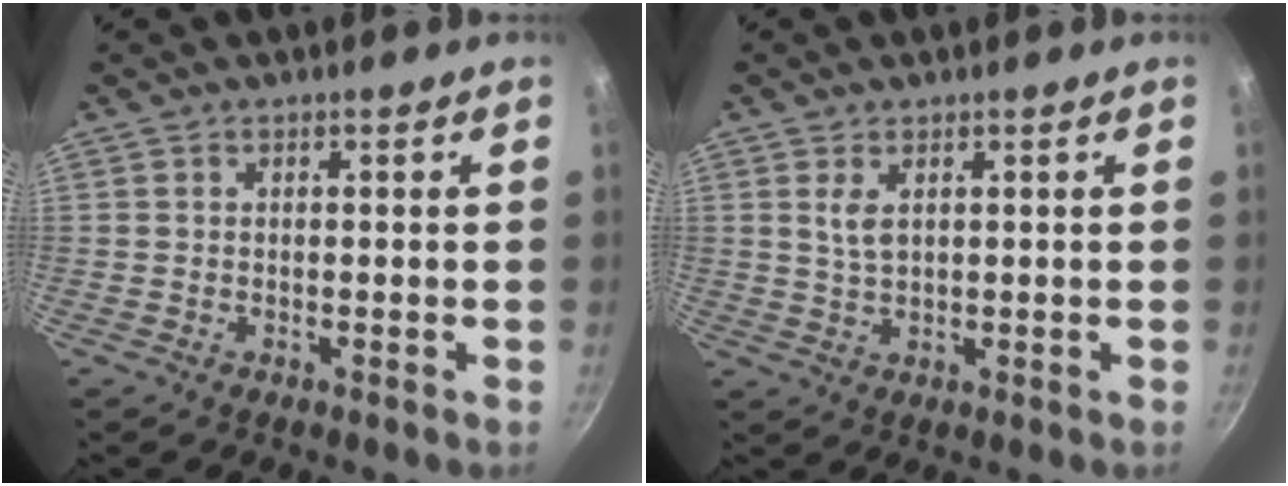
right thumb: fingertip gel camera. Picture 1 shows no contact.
{"total": 3.3, "force": [1.2, 1.7, 2.6], "torque": [-0.048, -0.010, 0.027]}